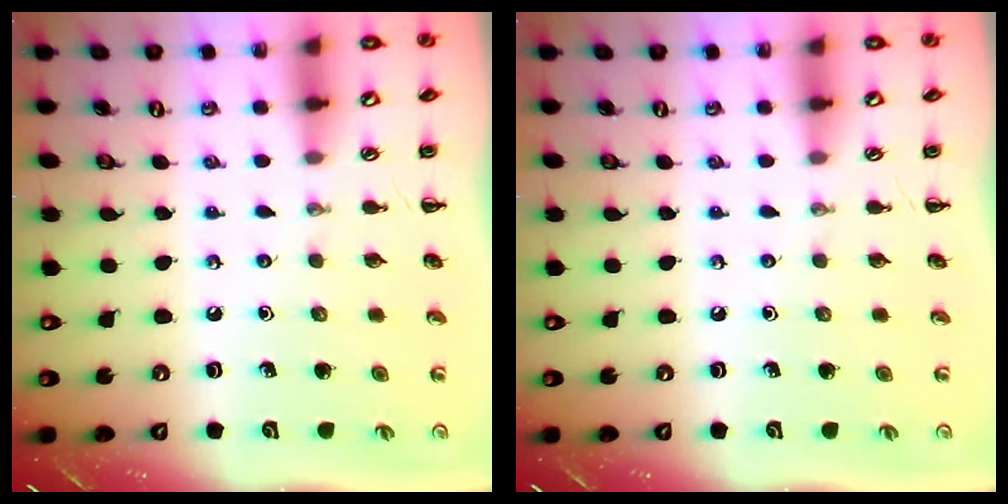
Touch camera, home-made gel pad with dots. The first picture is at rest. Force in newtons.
{"total": 0.0}